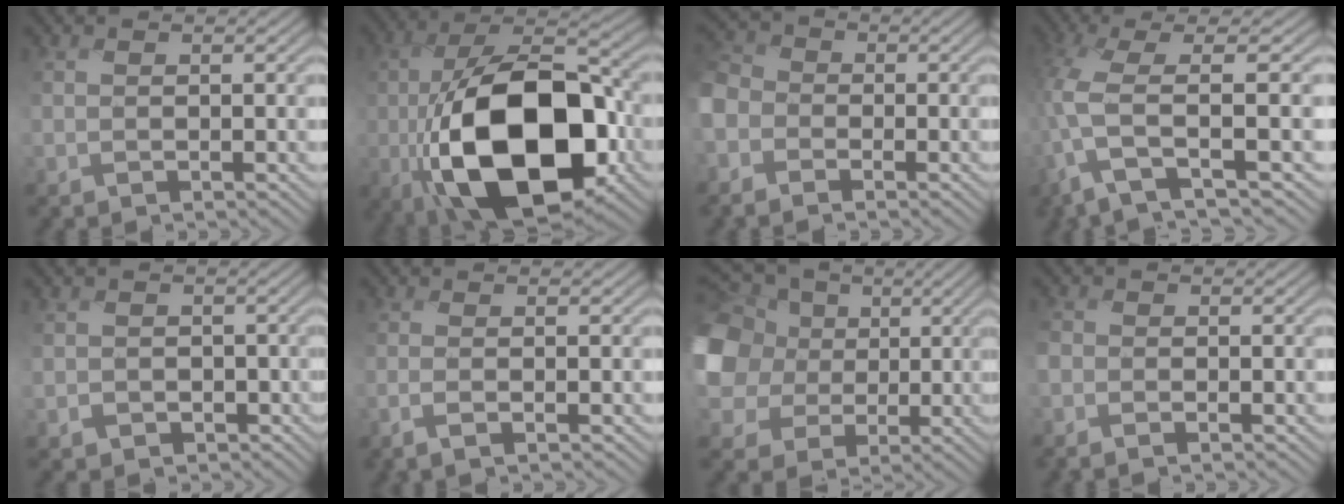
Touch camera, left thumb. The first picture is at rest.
{"total": 18.6, "force": [-4.1, 10.5, 14.8], "torque": [-0.294, -0.029, -0.066]}
{"total": 6.4, "force": [-2.9, 5.2, 2.4], "torque": [-0.097, -0.014, -0.085]}
{"total": 7.0, "force": [-1.2, 0.9, 6.8], "torque": [-0.151, 0.014, -0.045]}
{"total": 4.0, "force": [-1.4, 3.7, 0.6], "torque": [-0.025, -0.010, -0.027]}
{"total": 1.6, "force": [-0.7, -0.5, 1.3], "torque": [-0.032, 0.006, -0.018]}
{"total": 16.2, "force": [1.1, 13.9, 8.3], "torque": [-0.285, 0.015, 0.007]}
{"total": 1.3, "force": [-0.9, 0.9, 0.2], "torque": [-0.009, 0.002, -0.026]}